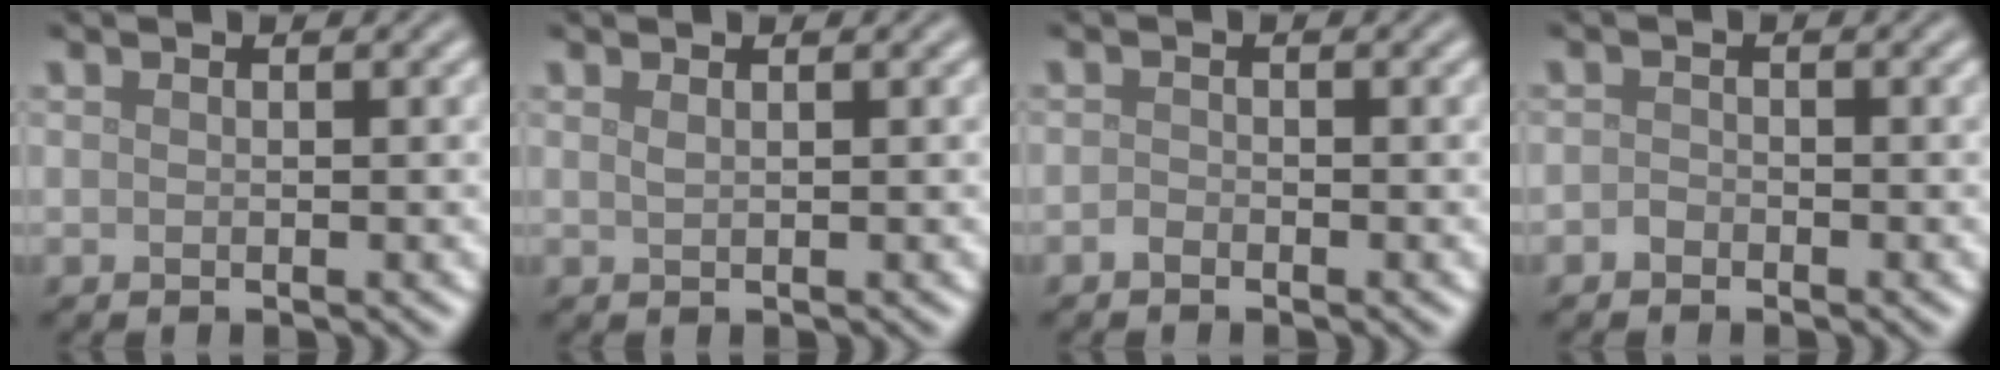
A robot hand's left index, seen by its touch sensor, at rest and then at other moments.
{"total": 0.6, "force": [0.4, 0.2, 0.4], "torque": [-0.007, 0.001, 0.008]}
{"total": 0.6, "force": [-0.5, 0.3, 0.2], "torque": [-0.004, -0.001, -0.011]}
{"total": 0.8, "force": [-0.5, 0.5, 0.2], "torque": [-0.003, 0.000, -0.012]}